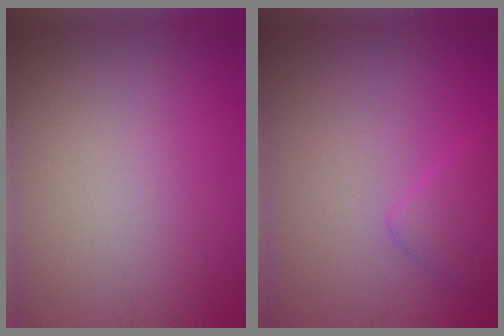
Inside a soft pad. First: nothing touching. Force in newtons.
{"total": 2.3, "press": 2.3, "slide": 0.1}